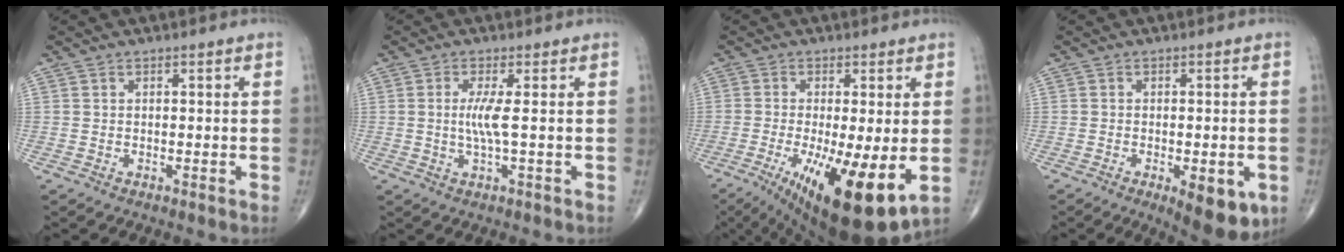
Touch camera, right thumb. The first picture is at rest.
{"total": 3.7, "force": [0.2, 0.0, 3.7], "torque": [-0.095, -0.010, 0.001]}
{"total": 16.5, "force": [-4.3, 4.5, 15.3], "torque": [-0.238, -0.032, -0.052]}
{"total": 8.9, "force": [-3.2, 3.4, 7.6], "torque": [-0.082, -0.006, -0.034]}